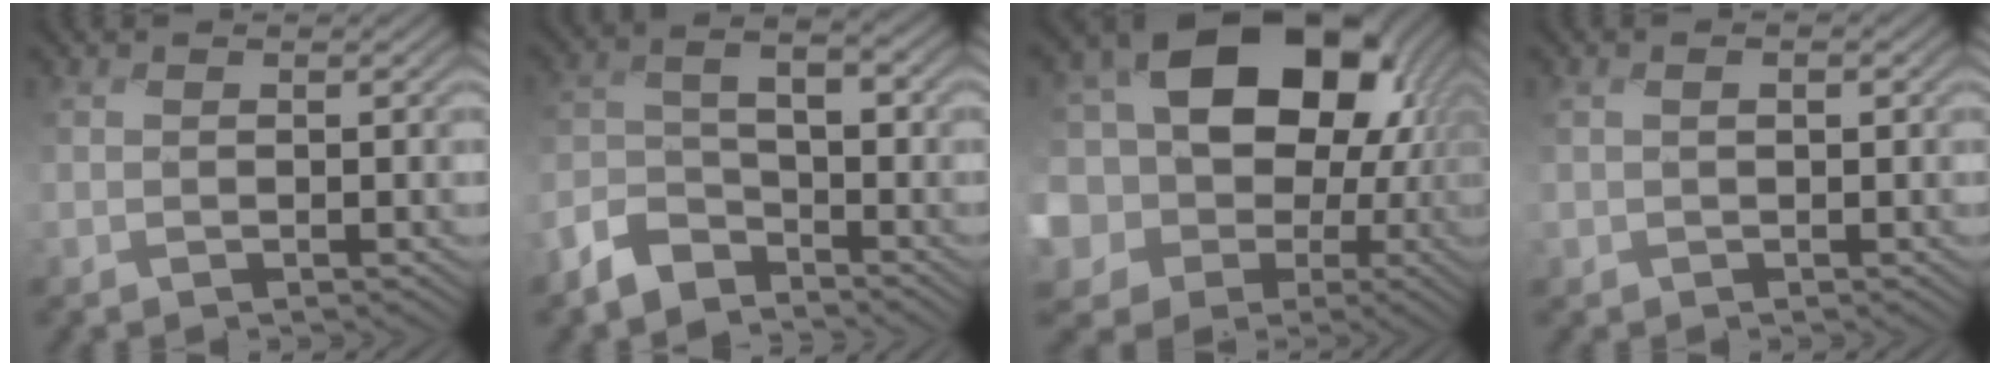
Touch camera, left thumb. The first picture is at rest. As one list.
[{"total": 6.1, "force": [-5.0, 2.6, 2.3], "torque": [-0.040, -0.003, -0.119]}, {"total": 20.8, "force": [1.3, 17.0, 11.9], "torque": [-0.262, 0.004, 0.004]}, {"total": 1.7, "force": [0.1, 1.1, 1.3], "torque": [-0.025, -0.002, 0.003]}]